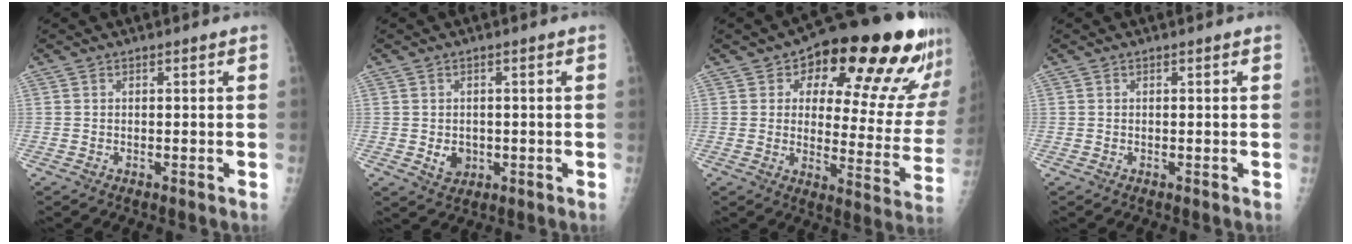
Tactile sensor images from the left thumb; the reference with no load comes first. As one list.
[{"total": 3.3, "force": [-0.4, 2.7, 1.7], "torque": [-0.014, -0.001, 0.003]}, {"total": 23.3, "force": [13.0, 9.7, 16.7], "torque": [-0.173, -0.042, 0.171]}, {"total": 0.0}]